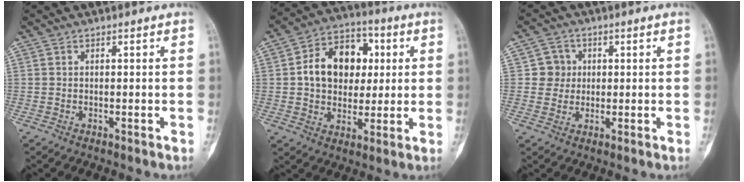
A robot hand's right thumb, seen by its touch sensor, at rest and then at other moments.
{"total": 15.0, "force": [2.1, 11.2, 9.8], "torque": [-0.112, 0.015, 0.030]}
{"total": 4.3, "force": [0.6, 4.3, 0.5], "torque": [0.029, 0.007, 0.004]}